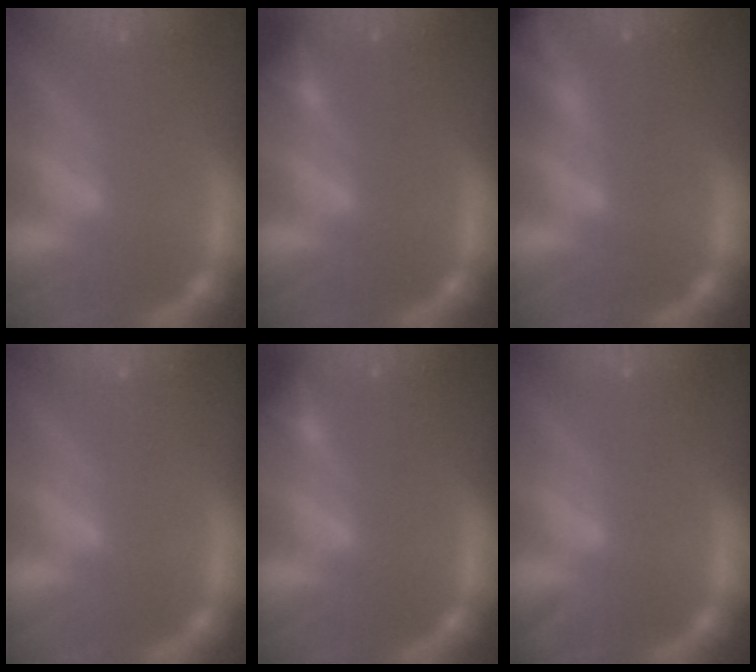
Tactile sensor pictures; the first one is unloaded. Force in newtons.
{"total": 1.9}
{"total": 9.4}
{"total": 0.0}
{"total": 1.9}
{"total": 0.9}